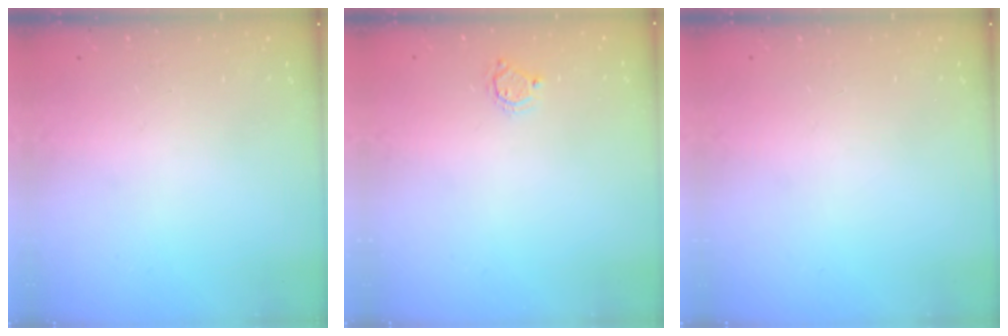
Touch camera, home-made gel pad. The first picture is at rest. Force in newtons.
{"total": 3.9, "press": 3.9, "slide": 0.4}
{"total": 0.0}